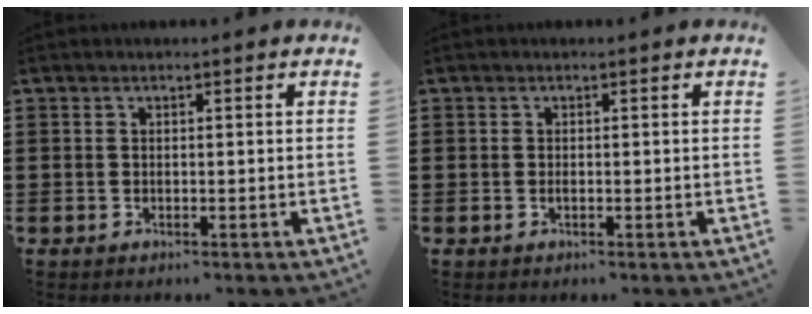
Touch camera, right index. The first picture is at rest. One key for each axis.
{"total": 0.8, "fx": -0.2, "fy": 0.1, "fz": 0.8, "tx": -0.016, "ty": -0.006, "tz": -0.002}